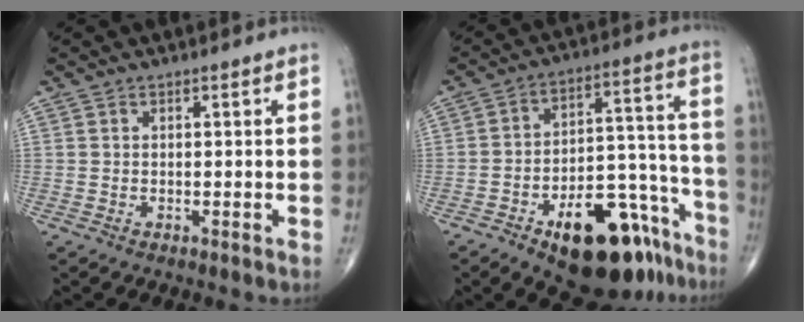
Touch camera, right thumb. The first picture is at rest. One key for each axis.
{"total": 21.3, "fx": -12.6, "fy": 9.9, "fz": 14.1, "tx": -0.138, "ty": 0.099, "tz": -0.182}